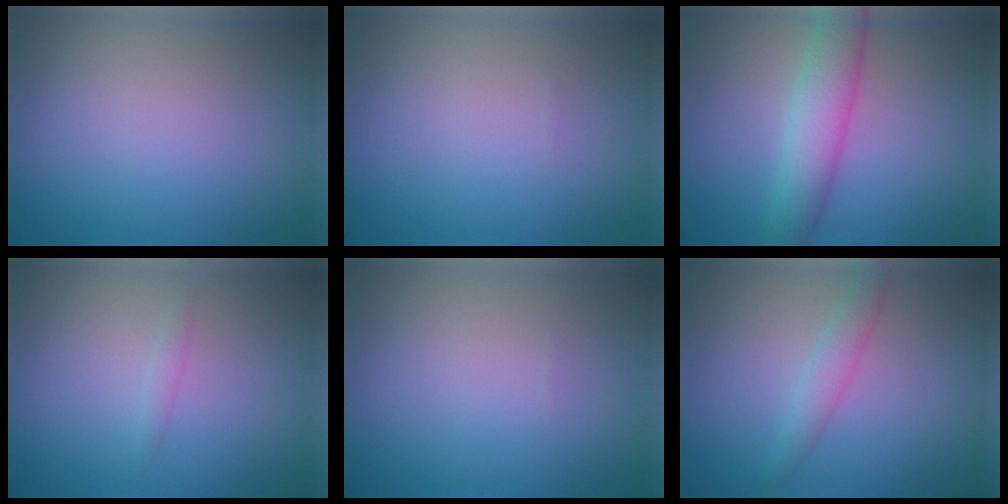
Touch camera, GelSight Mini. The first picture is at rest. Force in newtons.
{"total": 0.0}
{"total": 5.2, "press": 5.2, "slide": 0.2}
{"total": 0.7, "press": 0.7, "slide": 0.0}
{"total": 0.0}
{"total": 2.1, "press": 2.1, "slide": 0.1}